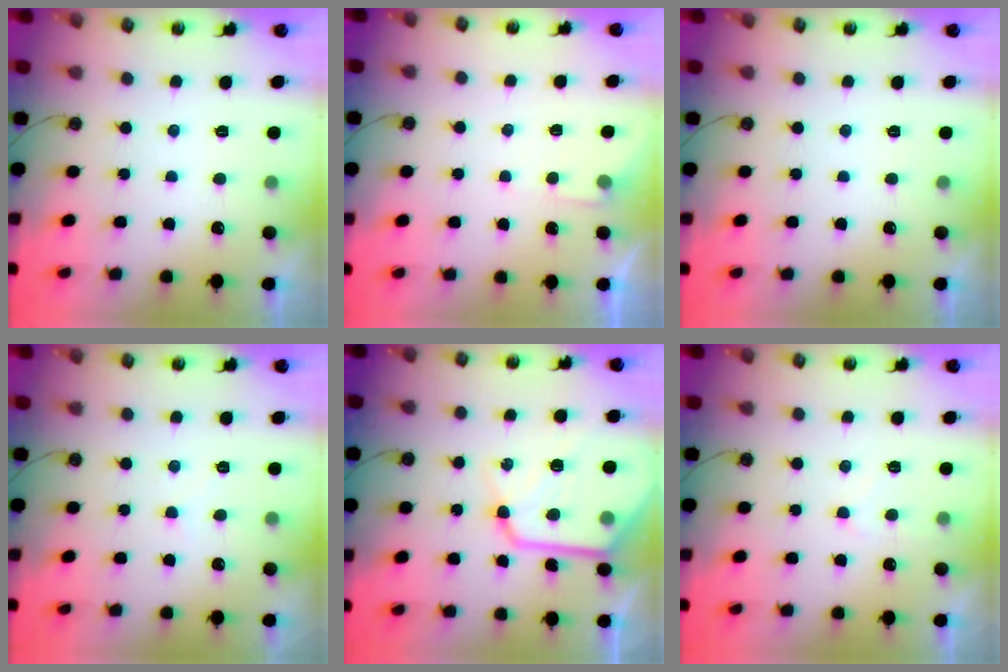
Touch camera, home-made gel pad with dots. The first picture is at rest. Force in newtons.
{"total": 3.2, "press": 3.2, "slide": 0.4}
{"total": 0.0}
{"total": 4.0, "press": 3.9, "slide": 0.5}
{"total": 16.7, "press": 16.6, "slide": 1.5}
{"total": 5.2, "press": 5.1, "slide": 0.7}